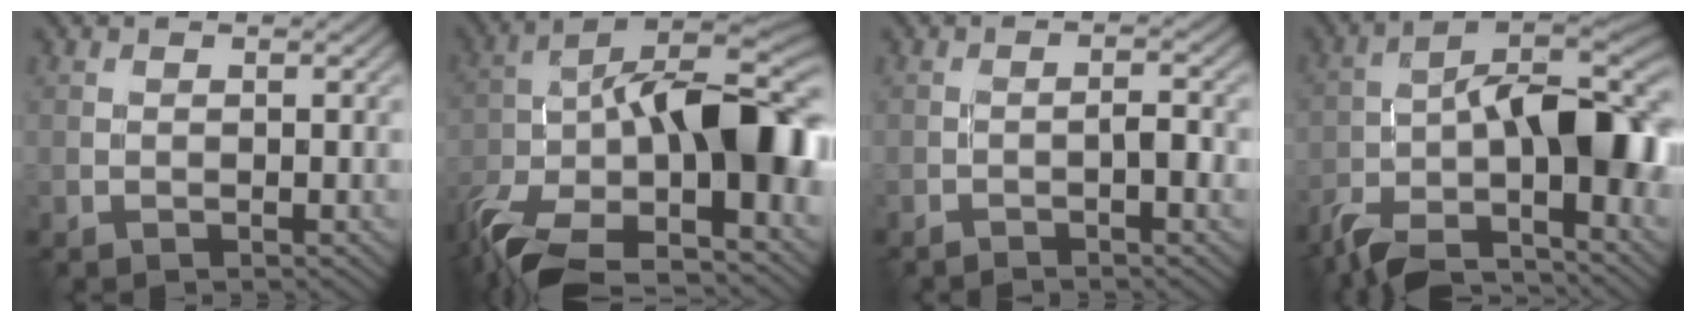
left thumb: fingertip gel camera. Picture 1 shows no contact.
{"total": 18.2, "force": [-7.0, 7.7, 14.9], "torque": [-0.276, -0.015, -0.130]}
{"total": 2.4, "force": [-1.3, 0.3, 1.9], "torque": [-0.033, 0.009, -0.029]}
{"total": 15.2, "force": [-7.5, 5.2, 12.1], "torque": [-0.198, -0.014, -0.142]}